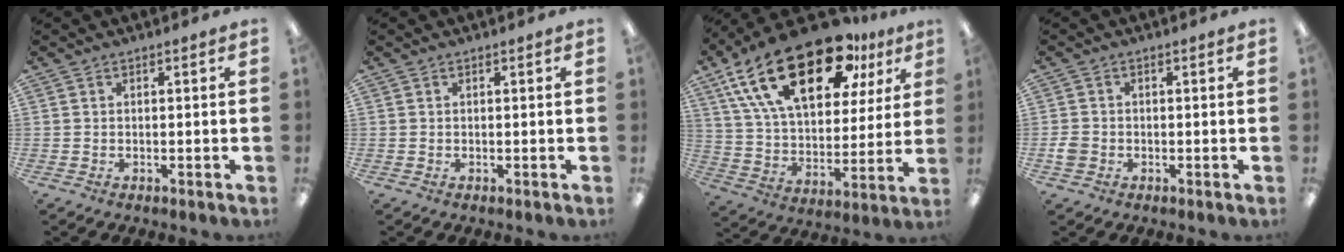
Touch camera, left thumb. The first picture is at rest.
{"total": 0.0}
{"total": 26.3, "force": [15.5, 12.4, 17.3], "torque": [-0.319, -0.074, 0.266]}
{"total": 2.5, "force": [-0.7, 2.1, 1.1], "torque": [-0.017, 0.005, -0.013]}